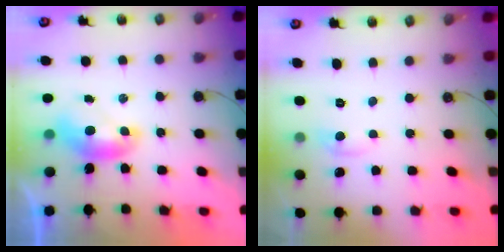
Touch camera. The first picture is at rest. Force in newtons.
{"total": 1.0, "press": 0.7, "slide": 0.7}